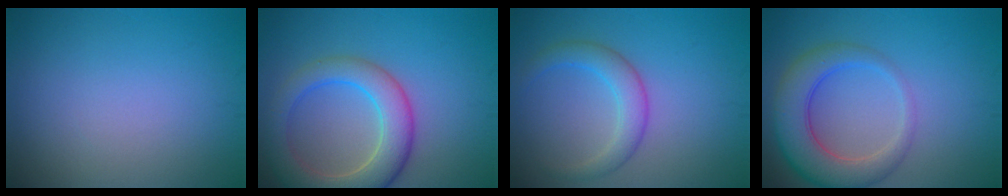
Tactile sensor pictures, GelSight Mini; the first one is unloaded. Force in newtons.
{"total": 6.3, "press": 6.3, "slide": 0.5}
{"total": 3.0, "press": 3.0, "slide": 0.1}
{"total": 5.8, "press": 5.8, "slide": 0.5}